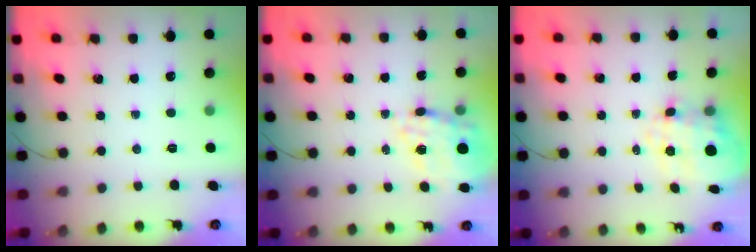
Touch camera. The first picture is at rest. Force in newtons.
{"total": 16.9, "press": 16.5, "slide": 3.6}
{"total": 9.6, "press": 9.5, "slide": 1.6}